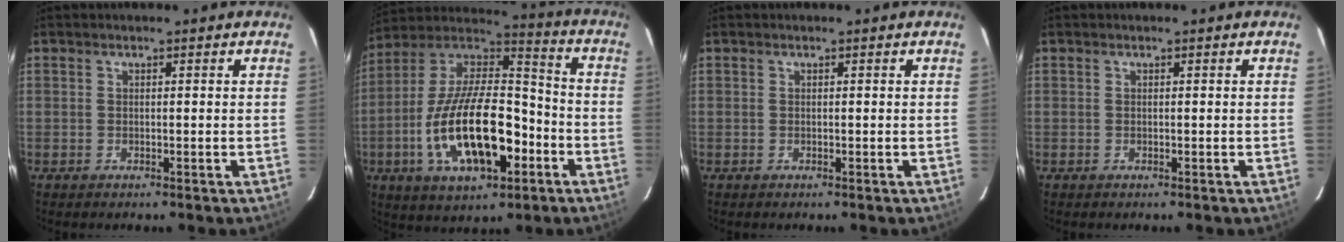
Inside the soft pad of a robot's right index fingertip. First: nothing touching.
{"total": 23.2, "force": [-7.8, 10.4, 19.2], "torque": [-0.373, -0.003, -0.131]}
{"total": 0.0}
{"total": 0.0}